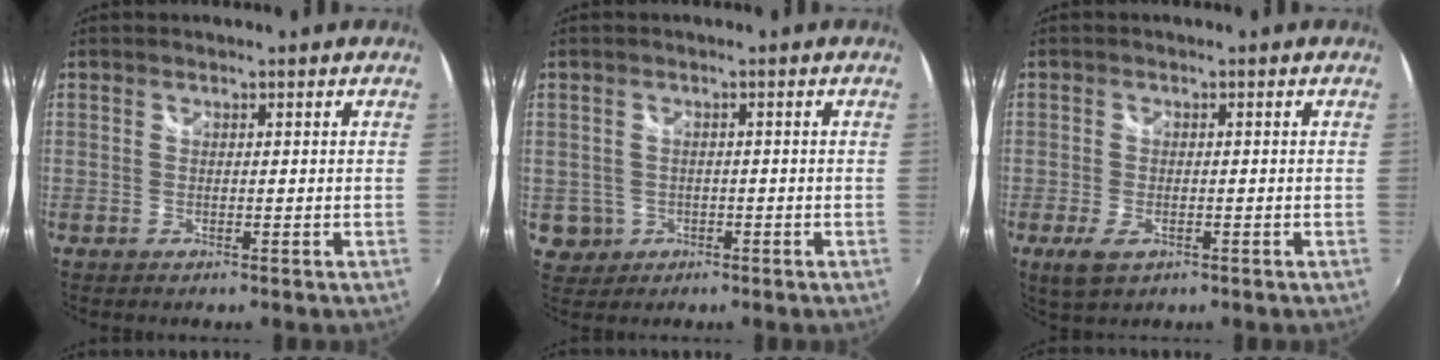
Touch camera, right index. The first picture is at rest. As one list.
[{"total": 4.2, "force": [-0.9, 4.0, 0.7], "torque": [-0.023, 0.005, -0.003]}, {"total": 4.4, "force": [-2.2, 2.1, 3.2], "torque": [-0.072, -0.010, -0.038]}]